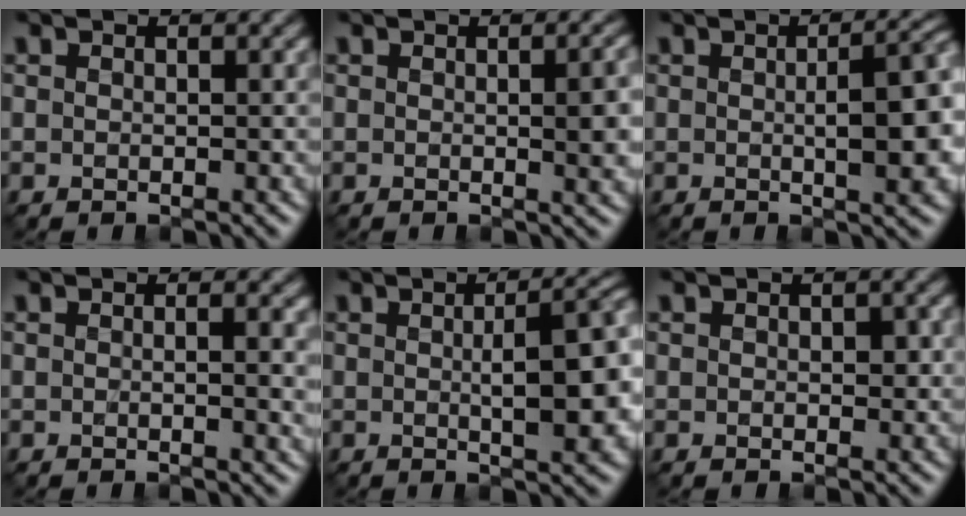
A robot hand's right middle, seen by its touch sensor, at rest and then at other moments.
{"total": 3.5, "force": [0.1, 1.0, 3.3], "torque": [-0.044, 0.001, 0.001]}
{"total": 6.3, "force": [0.0, 2.0, 6.0], "torque": [-0.075, 0.001, 0.002]}
{"total": 2.4, "force": [0.2, 0.8, 2.3], "torque": [-0.025, 0.000, 0.003]}
{"total": 7.3, "force": [0.1, 2.2, 7.0], "torque": [-0.088, 0.003, 0.002]}
{"total": 1.3, "force": [0.2, 0.8, 1.0], "torque": [-0.016, -0.002, 0.006]}